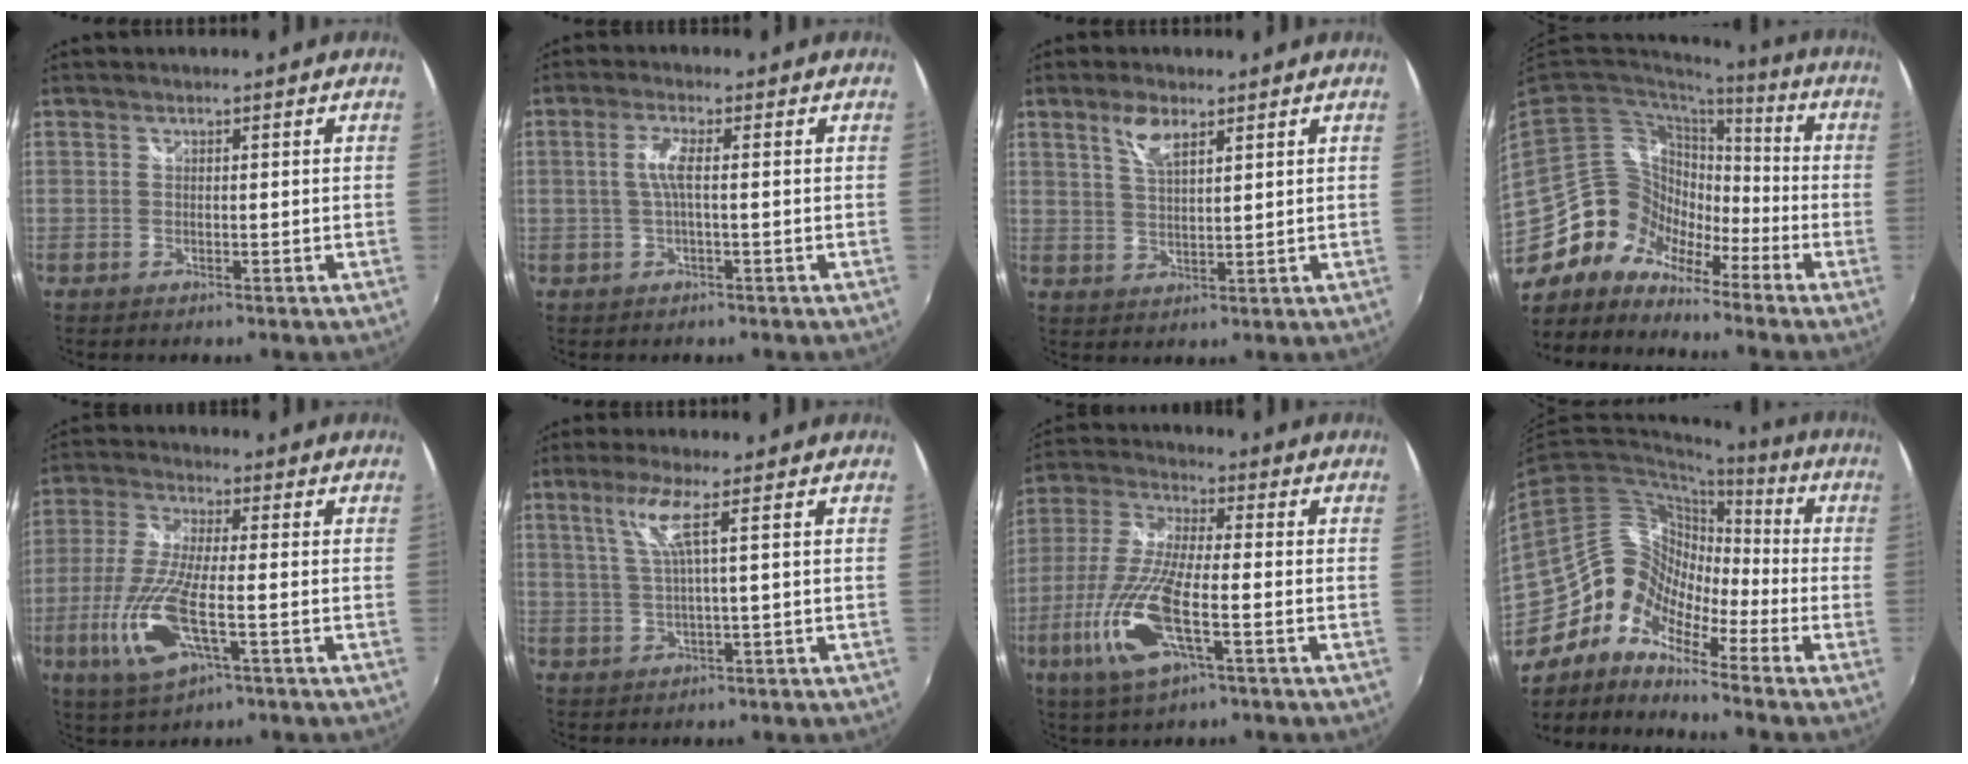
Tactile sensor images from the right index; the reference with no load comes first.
{"total": 3.2, "force": [-0.1, 0.1, 3.2], "torque": [-0.066, 0.002, -0.001]}
{"total": 4.8, "force": [3.0, 1.7, 3.4], "torque": [-0.064, 0.004, 0.057]}
{"total": 12.8, "force": [-9.4, 8.1, 3.3], "torque": [-0.061, 0.030, -0.183]}
{"total": 13.6, "force": [-4.4, 3.9, 12.3], "torque": [-0.273, -0.017, -0.086]}
{"total": 5.0, "force": [2.0, -0.8, 4.5], "torque": [-0.085, 0.002, 0.048]}
{"total": 15.6, "force": [-5.6, 4.3, 13.9], "torque": [-0.311, -0.017, -0.113]}
{"total": 12.0, "force": [-7.7, 6.6, 6.4], "torque": [-0.102, 0.015, -0.170]}